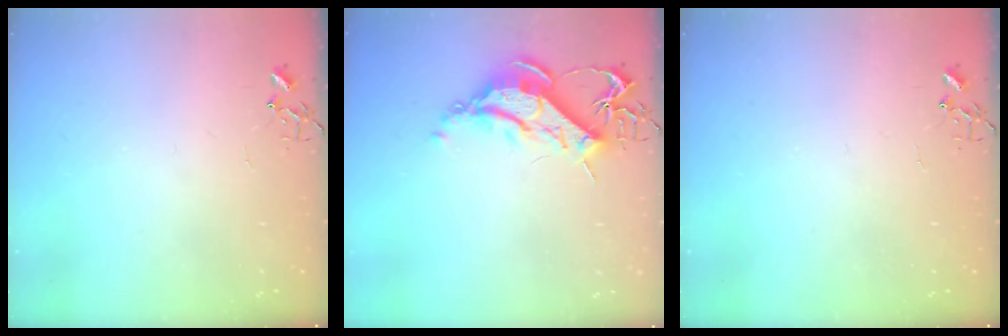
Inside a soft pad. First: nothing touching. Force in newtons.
{"total": 12.1, "press": 12.0, "slide": 1.3}
{"total": 0.0}